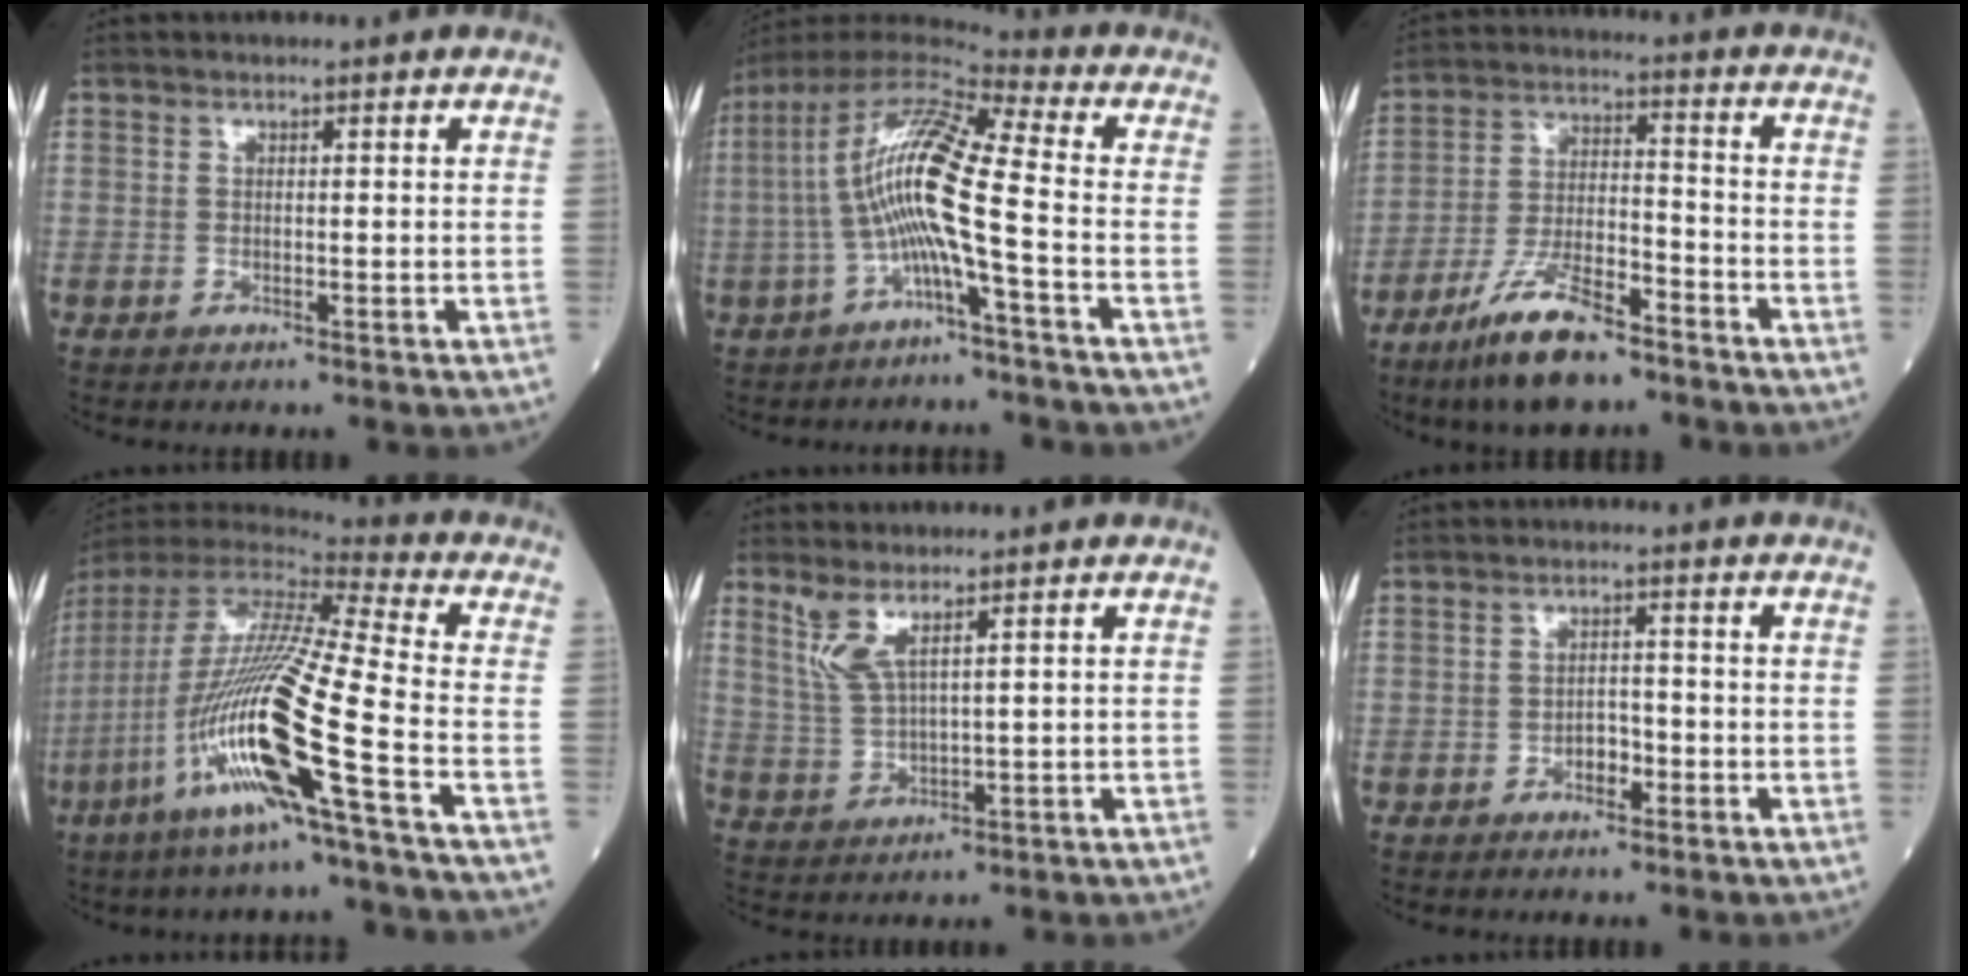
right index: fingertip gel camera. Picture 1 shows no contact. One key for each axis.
{"total": 13.1, "fx": -2.1, "fy": 0.4, "fz": 12.9, "tx": -0.258, "ty": 0.024, "tz": -0.054}
{"total": 11.5, "fx": -8.3, "fy": 2.6, "fz": 7.5, "tx": -0.151, "ty": -0.016, "tz": -0.156}
{"total": 21.9, "fx": -8.0, "fy": -0.2, "fz": 20.4, "tx": -0.438, "ty": -0.040, "tz": -0.165}
{"total": 4.4, "fx": 2.7, "fy": 0.6, "fz": 3.4, "tx": -0.086, "ty": -0.001, "tz": 0.067}
{"total": 2.4, "fx": -1.3, "fy": 1.3, "fz": 1.5, "tx": -0.020, "ty": 0.007, "tz": -0.024}